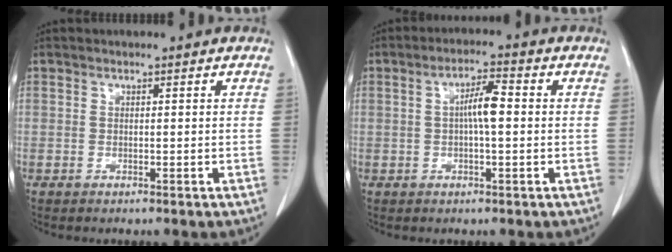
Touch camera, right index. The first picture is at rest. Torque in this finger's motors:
{"motor_torque": [0.88, -0.11, 0.42, 0.10]}